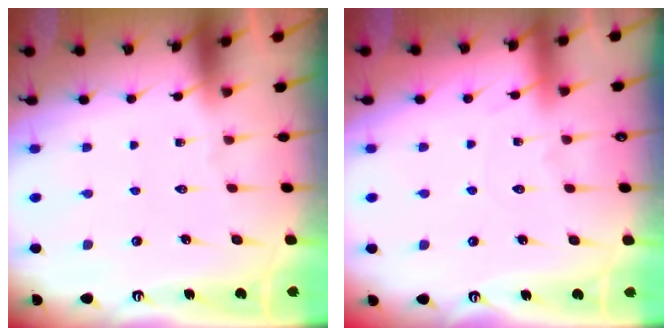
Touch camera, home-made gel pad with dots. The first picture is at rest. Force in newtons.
{"total": 3.3, "press": 3.3, "slide": 0.4}